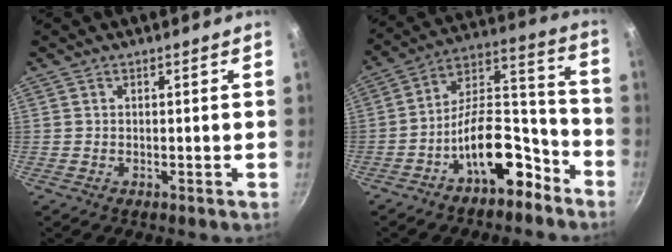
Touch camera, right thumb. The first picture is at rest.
{"total": 15.3, "force": [-8.5, 7.6, 10.2], "torque": [-0.114, 0.107, -0.136]}